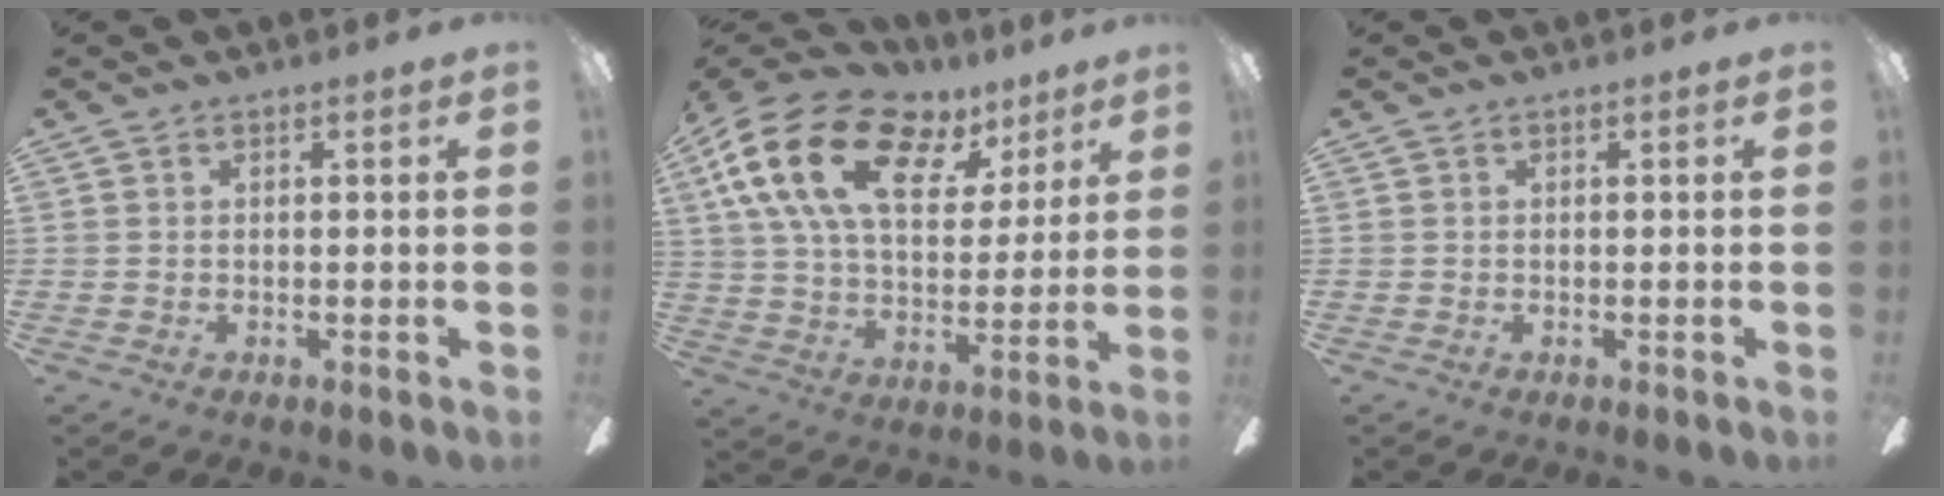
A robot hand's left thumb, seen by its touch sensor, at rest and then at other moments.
{"total": 21.3, "force": [10.8, 11.9, 14.0], "torque": [-0.272, -0.033, 0.192]}
{"total": 0.0}